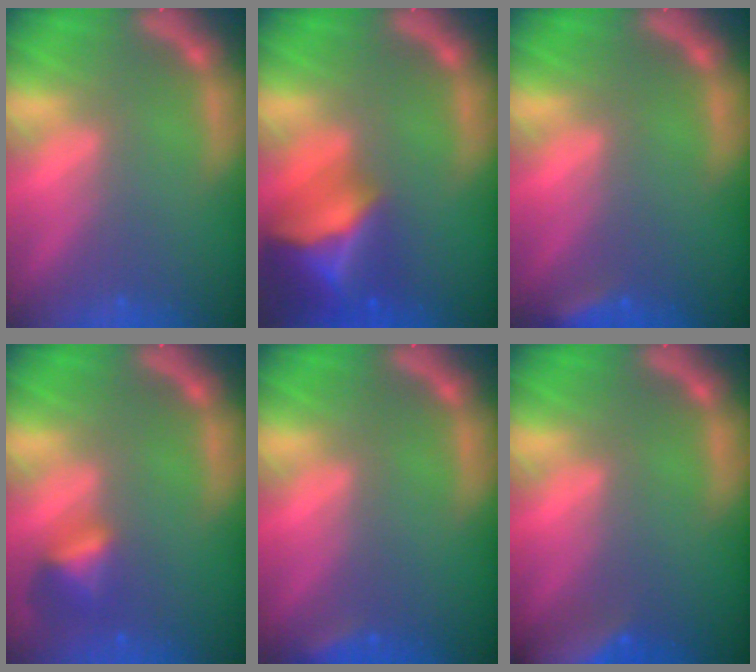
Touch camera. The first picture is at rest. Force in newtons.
{"total": 10.0}
{"total": 2.4}
{"total": 2.9}
{"total": 1.9}
{"total": 8.5}